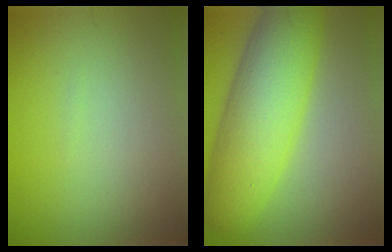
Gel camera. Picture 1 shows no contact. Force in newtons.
{"total": 9.2, "press": 9.2, "slide": 0.1}